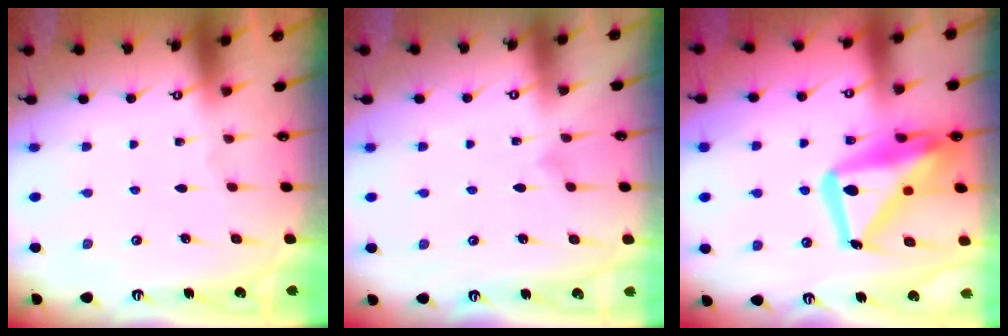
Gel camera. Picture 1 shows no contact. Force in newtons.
{"total": 3.7, "press": 3.7, "slide": 0.3}
{"total": 21.7, "press": 21.6, "slide": 2.0}